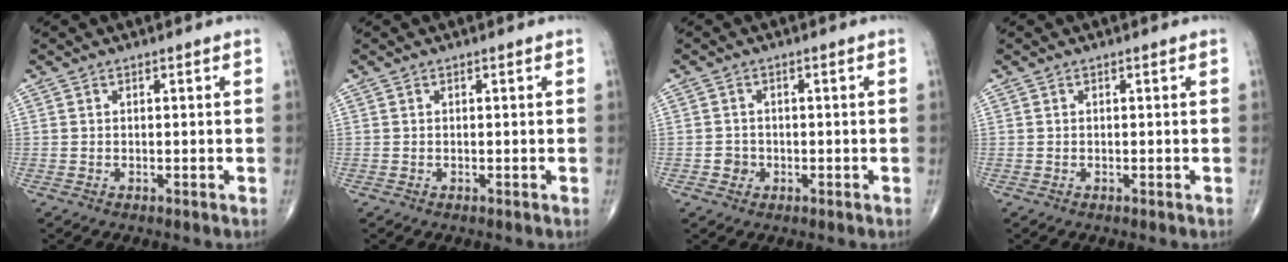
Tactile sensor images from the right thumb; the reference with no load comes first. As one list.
[{"total": 0.0}, {"total": 2.0, "force": [-0.7, 1.8, 0.5], "torque": [0.004, 0.008, -0.012]}, {"total": 0.0}]